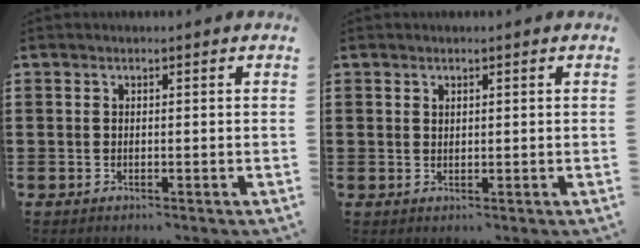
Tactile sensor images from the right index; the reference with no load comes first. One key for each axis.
{"total": 0.7, "fx": 0.5, "fy": 0.4, "fz": 0.2, "tx": -0.007, "ty": 0.001, "tz": 0.010}